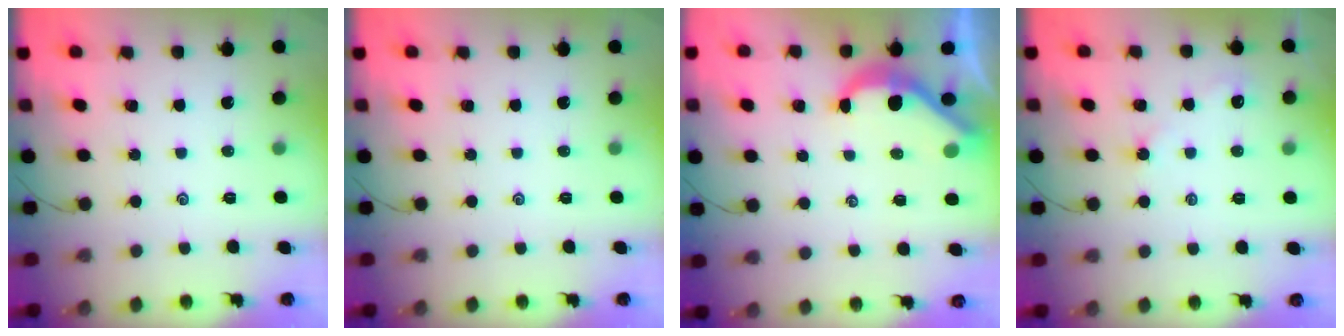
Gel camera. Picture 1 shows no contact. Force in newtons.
{"total": 0.0}
{"total": 5.7, "press": 5.7, "slide": 0.8}
{"total": 3.1, "press": 3.1, "slide": 0.6}